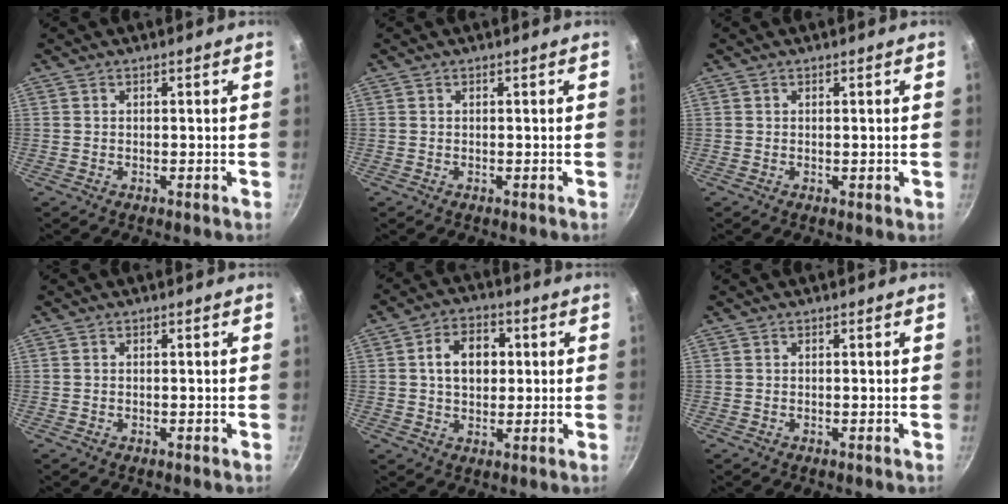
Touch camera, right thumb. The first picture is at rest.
{"total": 0.0}
{"total": 0.8, "force": [0.0, 0.3, 0.7], "torque": [-0.007, -0.001, -0.001]}
{"total": 0.0}
{"total": 8.8, "force": [1.4, 6.4, 5.9], "torque": [-0.071, 0.010, 0.016]}
{"total": 0.0}